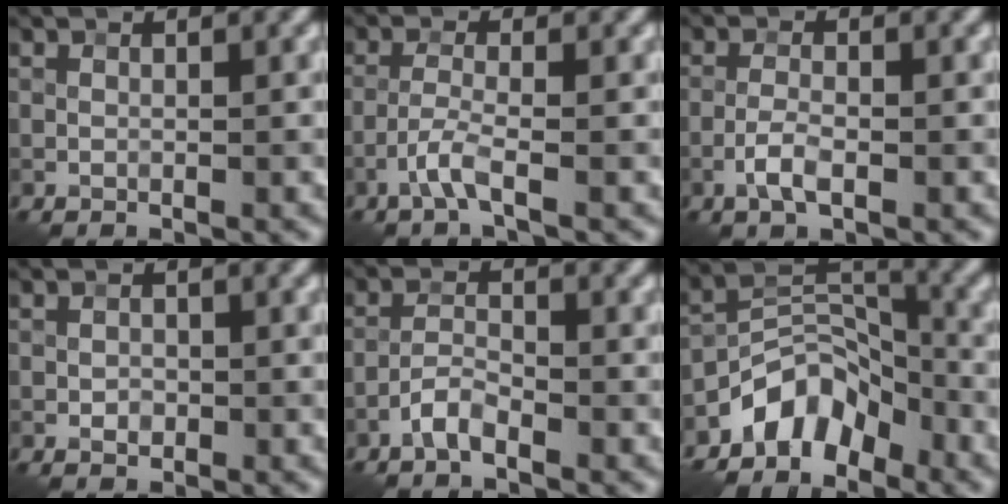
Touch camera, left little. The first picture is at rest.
{"total": 2.4, "force": [-1.4, 0.2, 1.9], "torque": [-0.042, 0.007, -0.037]}
{"total": 2.2, "force": [-1.0, 0.7, 1.9], "torque": [-0.039, 0.003, -0.024]}
{"total": 1.0, "force": [-0.3, 0.8, 0.6], "torque": [-0.007, -0.002, -0.007]}
{"total": 2.2, "force": [-1.5, 0.6, 1.4], "torque": [-0.030, 0.006, -0.037]}
{"total": 5.7, "force": [-4.1, 3.2, 2.4], "torque": [-0.022, 0.007, -0.085]}